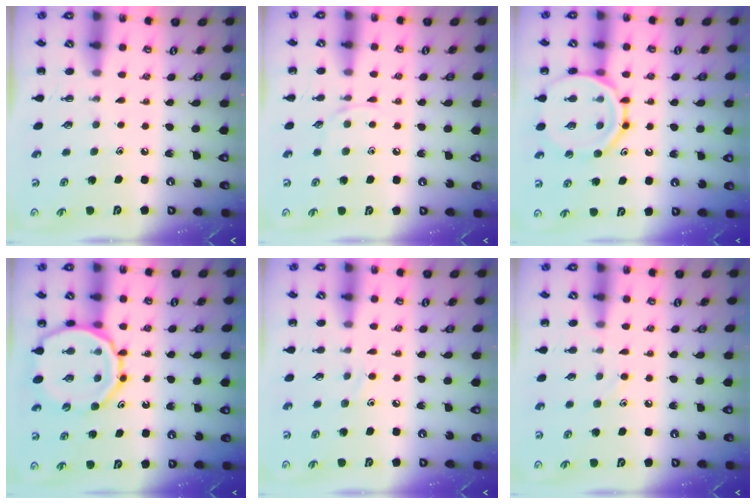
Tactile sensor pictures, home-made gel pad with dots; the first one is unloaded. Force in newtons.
{"total": 4.3, "press": 4.1, "slide": 1.3}
{"total": 15.4, "press": 15.3, "slide": 2.1}
{"total": 15.5, "press": 15.2, "slide": 2.9}
{"total": 5.6, "press": 5.2, "slide": 2.0}
{"total": 6.6, "press": 6.2, "slide": 2.4}